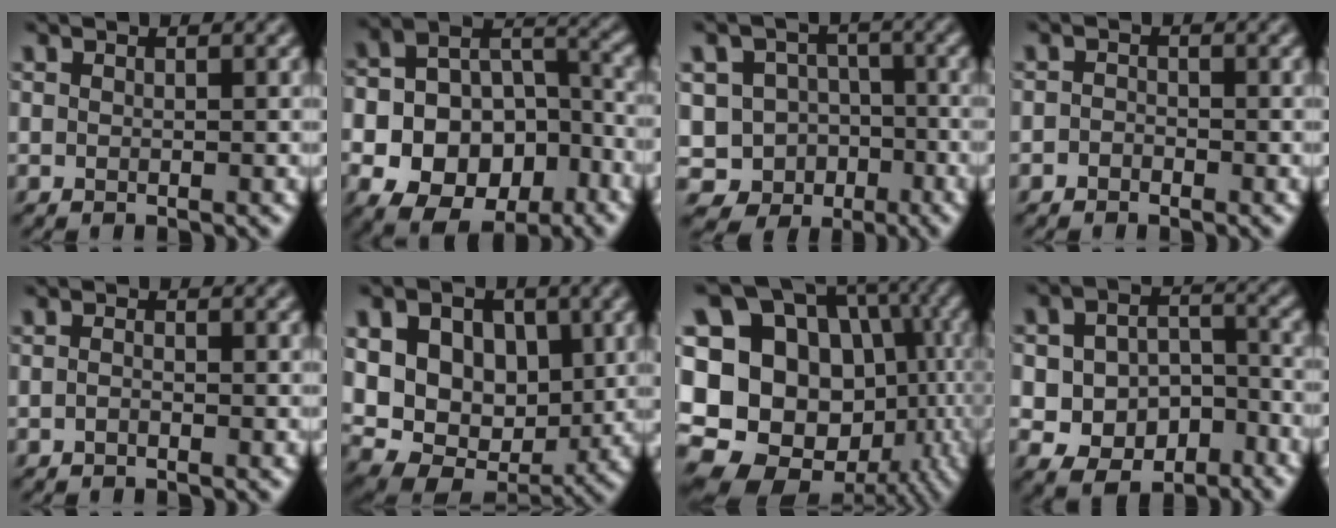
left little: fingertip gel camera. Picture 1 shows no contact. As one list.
[{"total": 14.3, "force": [-6.8, 10.1, 7.6], "torque": [-0.123, -0.022, -0.109]}, {"total": 10.3, "force": [-5.4, 8.6, 1.6], "torque": [-0.021, 0.002, -0.098]}, {"total": 1.0, "force": [-0.7, 0.6, 0.1], "torque": [0.005, 0.000, -0.019]}, {"total": 0.6, "force": [-0.5, 0.2, 0.4], "torque": [-0.010, 0.002, -0.009]}, {"total": 13.5, "force": [3.3, 9.9, 8.6], "torque": [-0.138, 0.029, 0.055]}, {"total": 21.6, "force": [-3.2, 18.3, 11.0], "torque": [-0.204, 0.014, -0.055]}, {"total": 7.4, "force": [-3.0, 5.5, 4.0], "torque": [-0.050, -0.004, -0.054]}]